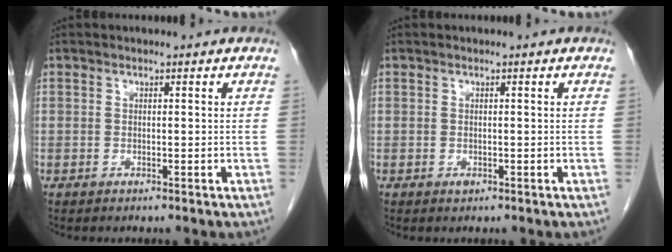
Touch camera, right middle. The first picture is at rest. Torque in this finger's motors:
{"motor_torque": [0.17, -0.29, 0.01, 0.00]}